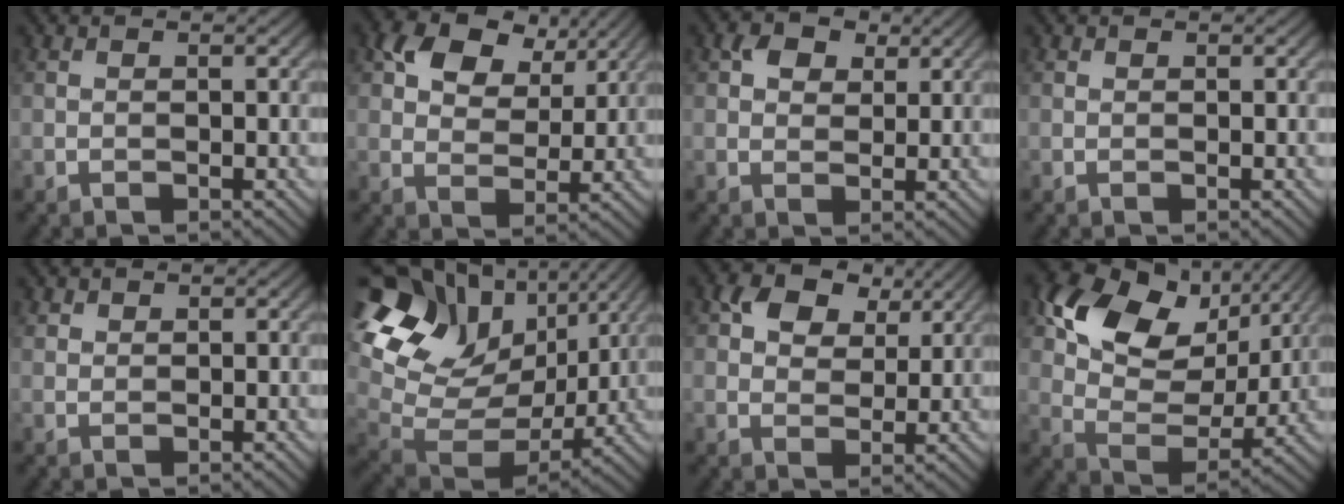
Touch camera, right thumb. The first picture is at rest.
{"total": 8.2, "force": [4.4, 5.3, 4.4], "torque": [-0.080, 0.000, 0.072]}
{"total": 3.6, "force": [1.7, 2.6, 1.8], "torque": [-0.036, 0.003, 0.027]}
{"total": 0.0}
{"total": 1.0, "force": [0.7, 0.6, 0.2], "torque": [-0.003, 0.000, 0.016]}
{"total": 19.1, "force": [8.6, 13.3, 10.6], "torque": [-0.259, 0.025, 0.176]}
{"total": 6.3, "force": [3.3, 4.3, 3.2], "torque": [-0.060, 0.001, 0.055]}
{"total": 13.8, "force": [6.5, 9.1, 8.2], "torque": [-0.170, 0.005, 0.114]}